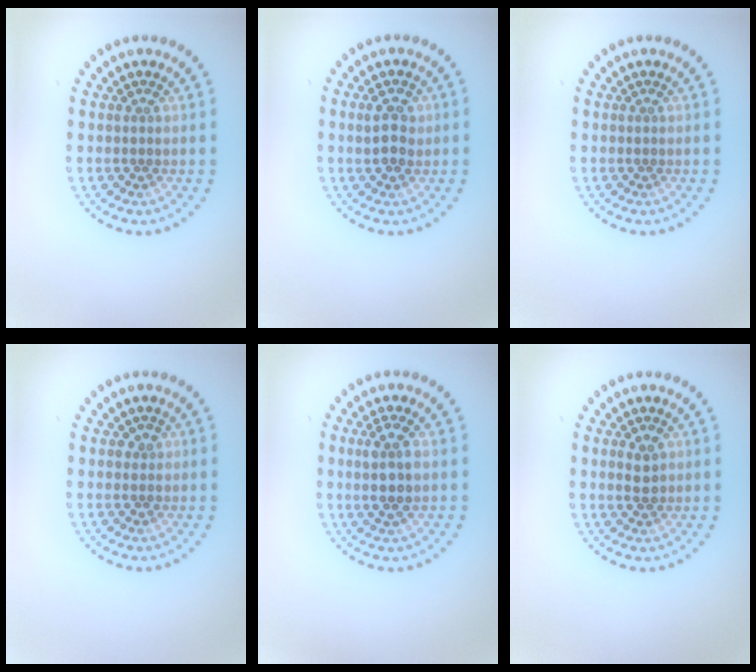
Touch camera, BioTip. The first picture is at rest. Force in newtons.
{"total": 2.6, "press": 2.5, "slide": 0.4}
{"total": 0.0}
{"total": 0.9, "press": 0.9, "slide": 0.2}
{"total": 2.8, "press": 2.6, "slide": 1.1}
{"total": 1.9, "press": 1.9, "slide": 0.3}